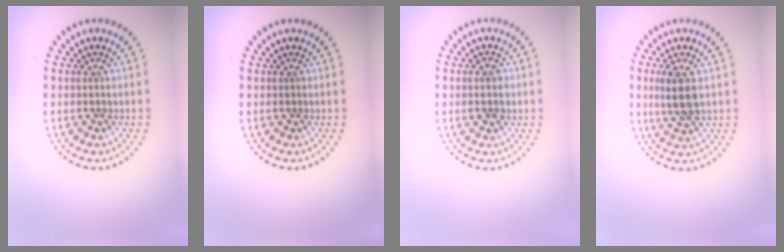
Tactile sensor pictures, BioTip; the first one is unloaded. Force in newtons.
{"total": 0.0}
{"total": 2.4, "press": 2.4, "slide": 0.1}
{"total": 3.4, "press": 3.2, "slide": 1.0}